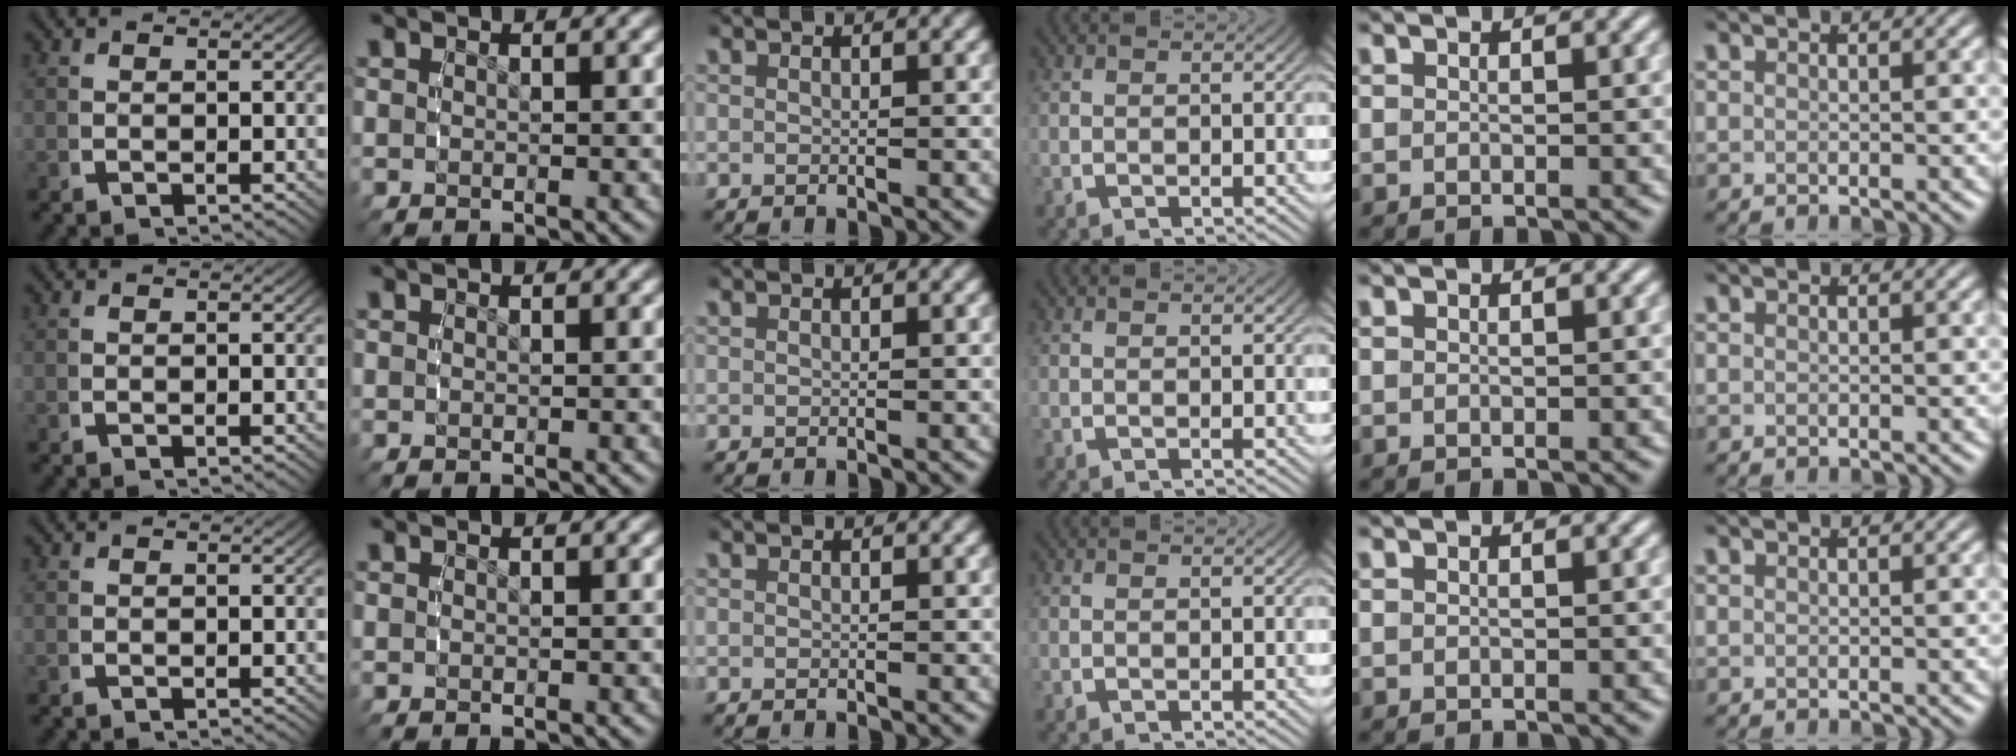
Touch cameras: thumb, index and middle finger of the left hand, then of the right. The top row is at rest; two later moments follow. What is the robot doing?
{"motion": "reach", "object": "string"}